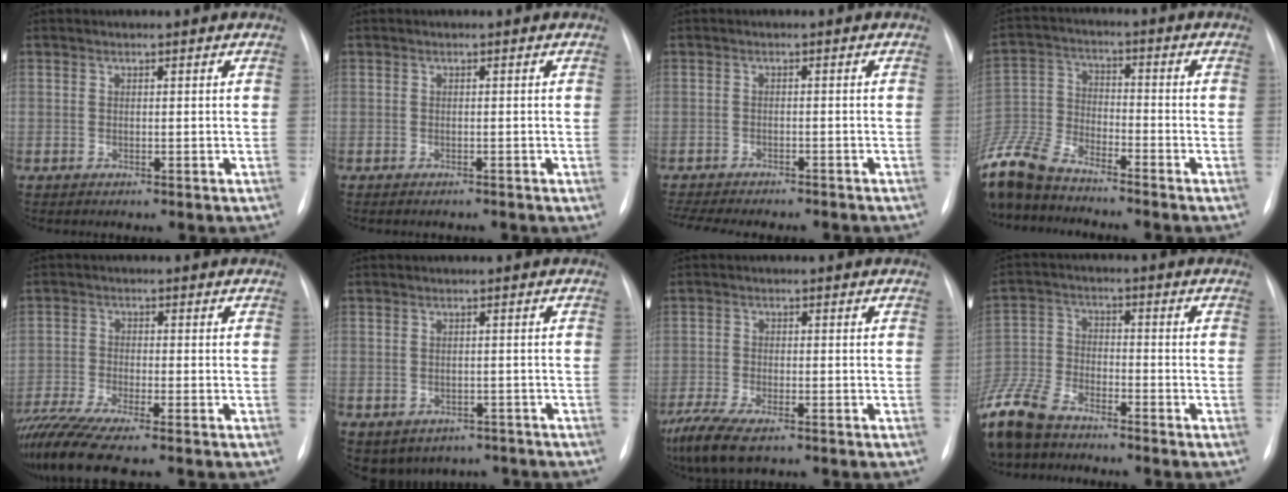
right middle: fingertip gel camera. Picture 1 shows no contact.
{"total": 1.2, "force": [-1.1, 0.4, 0.4], "torque": [-0.002, -0.001, -0.013]}
{"total": 13.0, "force": [-11.5, 3.1, 5.3], "torque": [-0.100, -0.011, -0.150]}
{"total": 13.2, "force": [-11.8, 2.9, 5.1], "torque": [-0.116, -0.012, -0.232]}
{"total": 10.3, "force": [-8.3, 0.3, 6.0], "torque": [-0.115, -0.024, -0.147]}
{"total": 7.9, "force": [-5.6, 5.3, 1.6], "torque": [-0.021, 0.013, -0.060]}
{"total": 9.3, "force": [-6.6, 2.8, 5.9], "torque": [-0.115, -0.024, -0.111]}
{"total": 14.3, "force": [-11.3, 5.6, 6.7], "torque": [-0.168, -0.022, -0.216]}